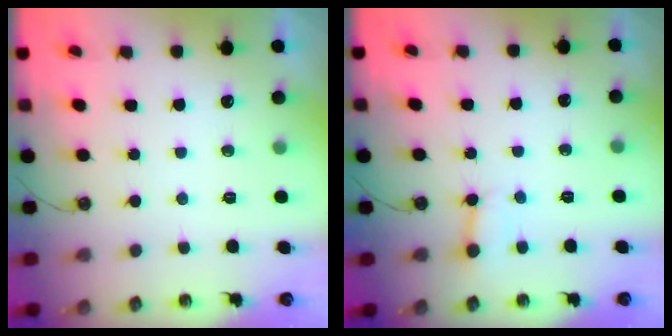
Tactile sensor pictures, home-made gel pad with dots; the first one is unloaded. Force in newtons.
{"total": 3.1, "press": 3.1, "slide": 0.5}